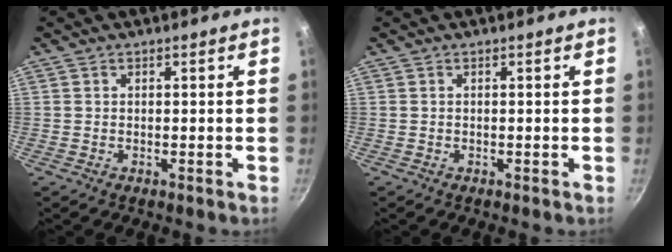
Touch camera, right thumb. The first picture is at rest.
{"total": 0.0}